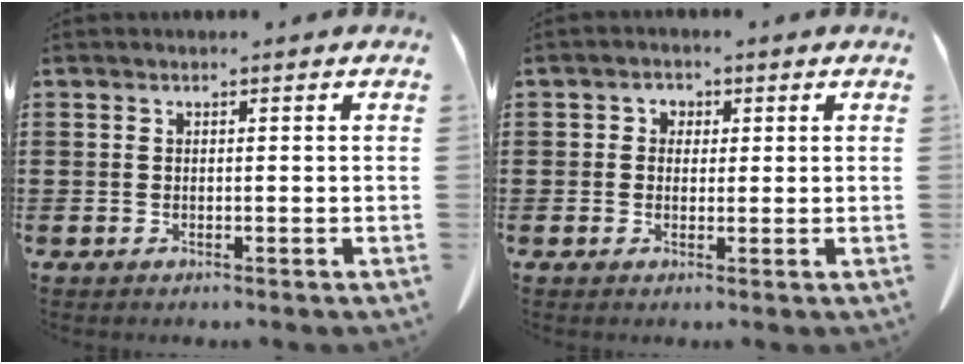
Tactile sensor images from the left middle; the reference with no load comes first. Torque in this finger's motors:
{"motor_torque": [0.01, 0.09, 0.01, 0.00]}